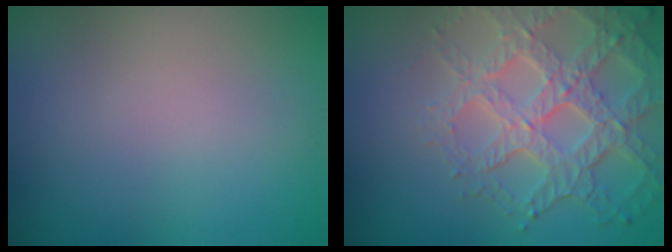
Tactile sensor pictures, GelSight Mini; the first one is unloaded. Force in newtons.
{"total": 6.5, "press": 4.9, "slide": 4.3}